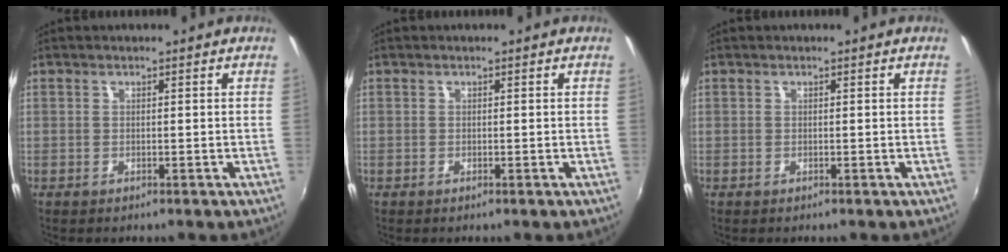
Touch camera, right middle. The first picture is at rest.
{"total": 0.0}
{"total": 0.0}